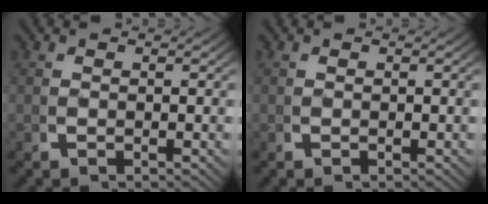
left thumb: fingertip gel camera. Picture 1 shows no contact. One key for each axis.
{"total": 0.0}